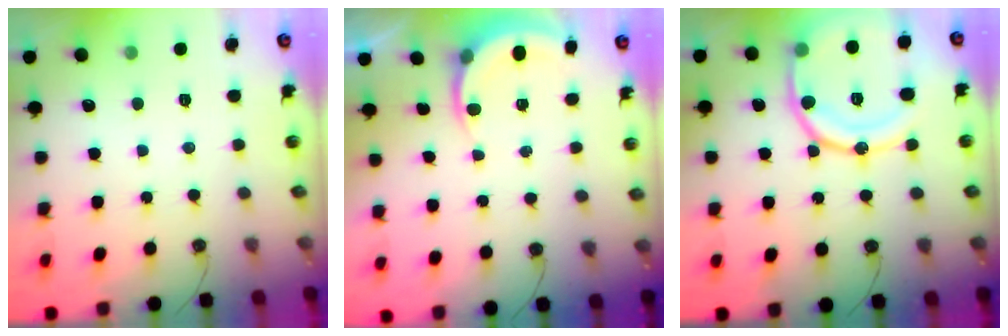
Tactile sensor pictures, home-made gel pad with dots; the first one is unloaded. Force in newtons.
{"total": 5.7, "press": 5.7, "slide": 0.3}
{"total": 17.9, "press": 17.8, "slide": 2.1}